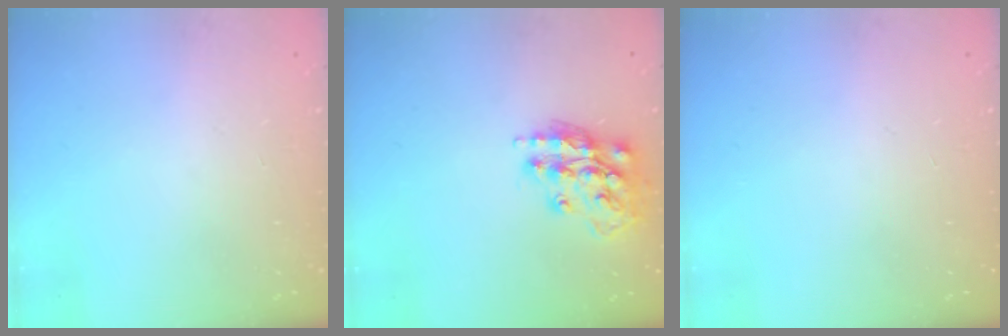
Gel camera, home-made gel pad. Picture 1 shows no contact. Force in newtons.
{"total": 14.9, "press": 14.9, "slide": 1.1}
{"total": 0.0}